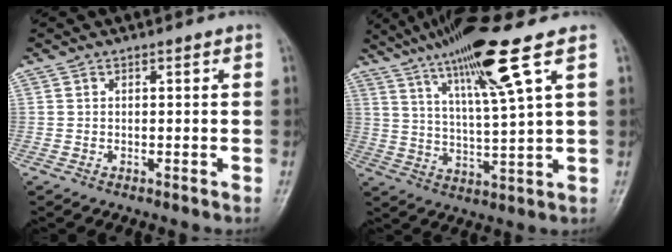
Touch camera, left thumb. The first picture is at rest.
{"total": 15.3, "force": [8.5, 0.4, 12.7], "torque": [-0.226, -0.027, 0.152]}